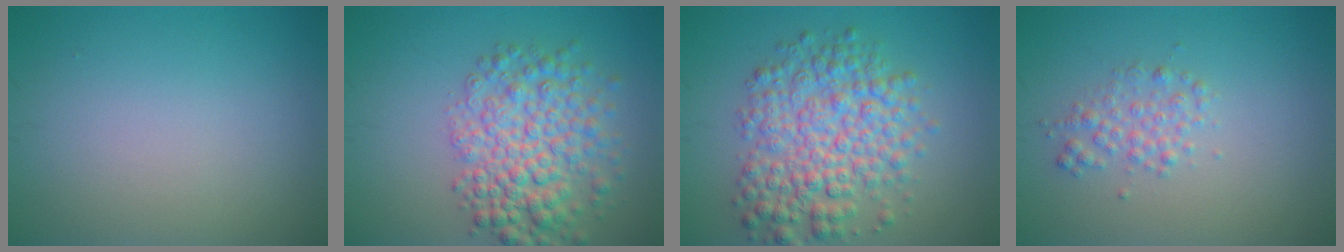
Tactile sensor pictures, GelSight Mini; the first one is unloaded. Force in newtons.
{"total": 6.5, "press": 6.5, "slide": 0.2}
{"total": 6.9, "press": 6.9, "slide": 0.1}
{"total": 2.0, "press": 2.0, "slide": 0.0}